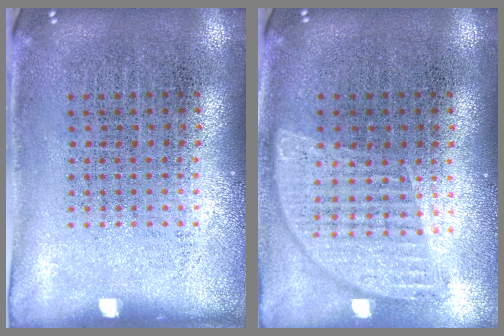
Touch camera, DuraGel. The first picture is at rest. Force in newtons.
{"total": 0.9, "press": 0.9, "slide": 0.0}